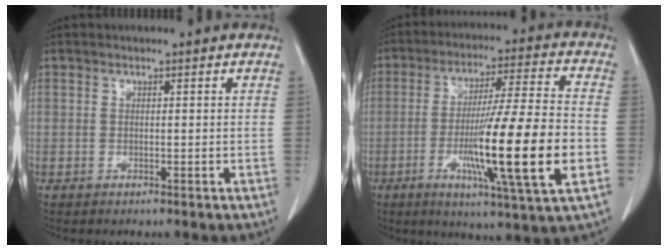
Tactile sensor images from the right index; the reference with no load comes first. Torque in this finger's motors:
{"motor_torque": [2.14, 0.00, 1.05, 0.21]}